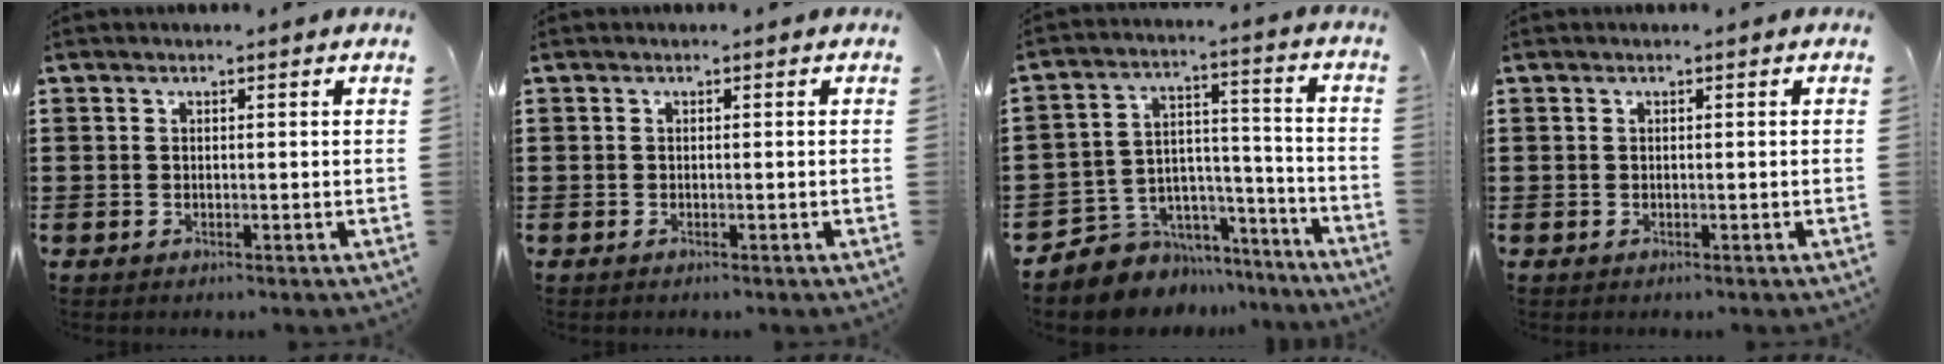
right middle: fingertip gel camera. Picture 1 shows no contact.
{"total": 0.0}
{"total": 6.6, "force": [-5.3, 3.9, -0.3], "torque": [0.000, 0.012, -0.098]}
{"total": 0.0}